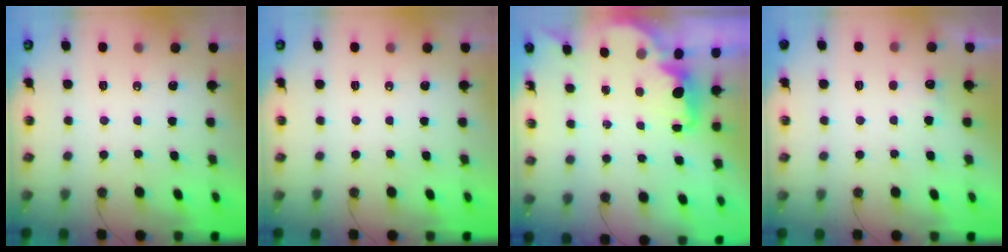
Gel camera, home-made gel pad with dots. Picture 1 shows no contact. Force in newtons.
{"total": 0.0}
{"total": 1.8, "press": 1.6, "slide": 0.7}
{"total": 6.0, "press": 5.8, "slide": 1.2}